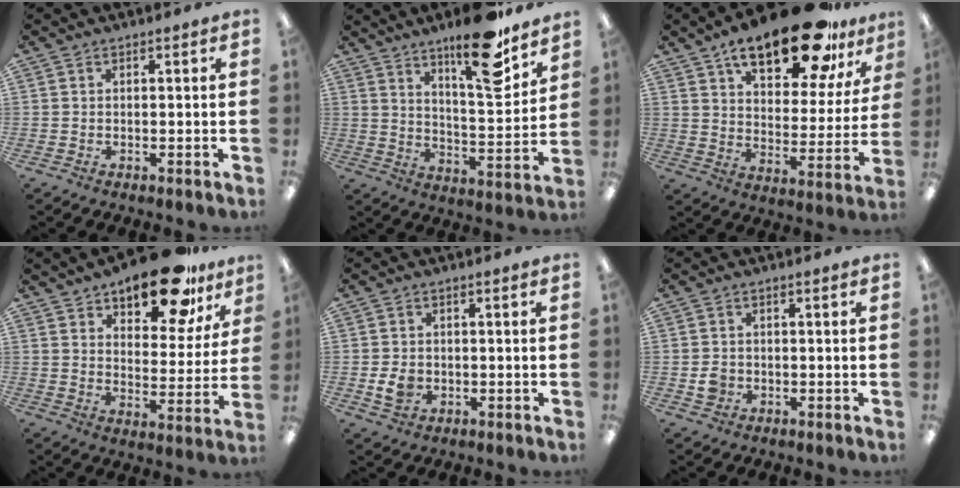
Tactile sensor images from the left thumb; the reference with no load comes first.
{"total": 17.1, "force": [12.7, 4.3, 10.6], "torque": [-0.158, -0.081, 0.204]}
{"total": 21.1, "force": [14.4, 8.0, 13.2], "torque": [-0.203, -0.076, 0.238]}
{"total": 18.0, "force": [13.4, 7.5, 9.5], "torque": [-0.138, -0.077, 0.226]}
{"total": 4.3, "force": [-0.6, 3.5, 2.5], "torque": [-0.032, -0.003, -0.012]}
{"total": 2.9, "force": [-0.3, 2.6, 1.2], "torque": [-0.014, 0.001, -0.008]}